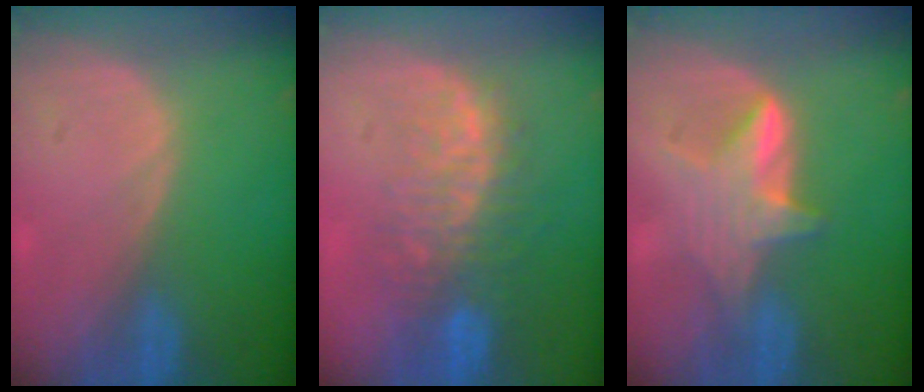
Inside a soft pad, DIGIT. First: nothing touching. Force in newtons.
{"total": 10.1, "press": 8.6, "slide": 5.3}
{"total": 6.1, "press": 5.8, "slide": 2.1}